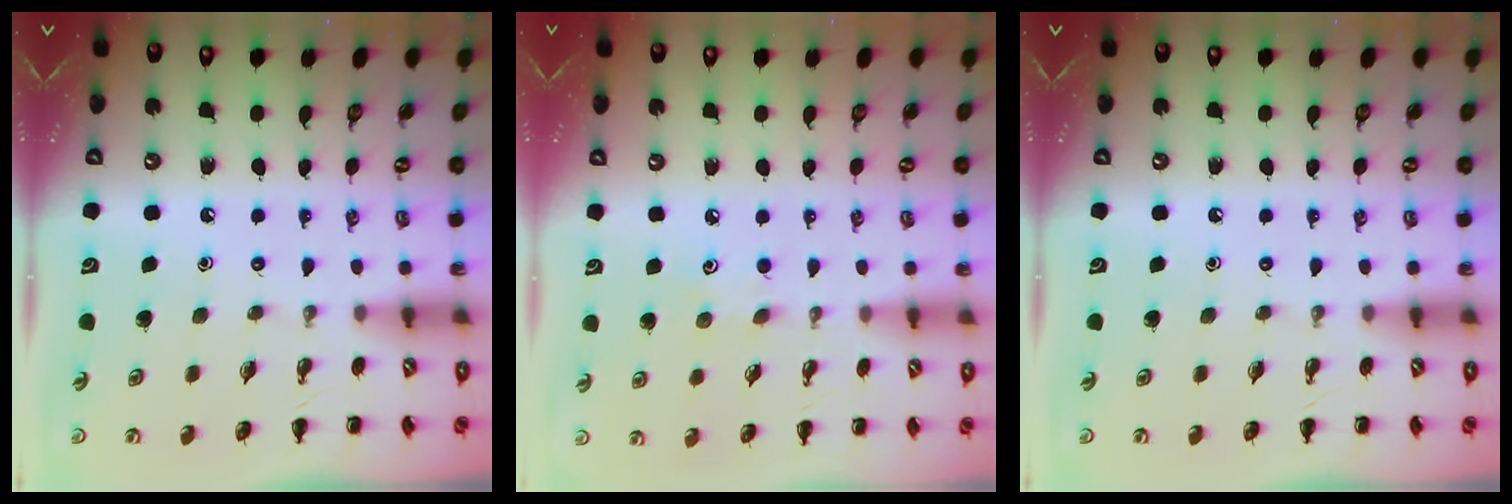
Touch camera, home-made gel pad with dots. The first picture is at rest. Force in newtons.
{"total": 4.0, "press": 3.9, "slide": 1.1}
{"total": 0.0}